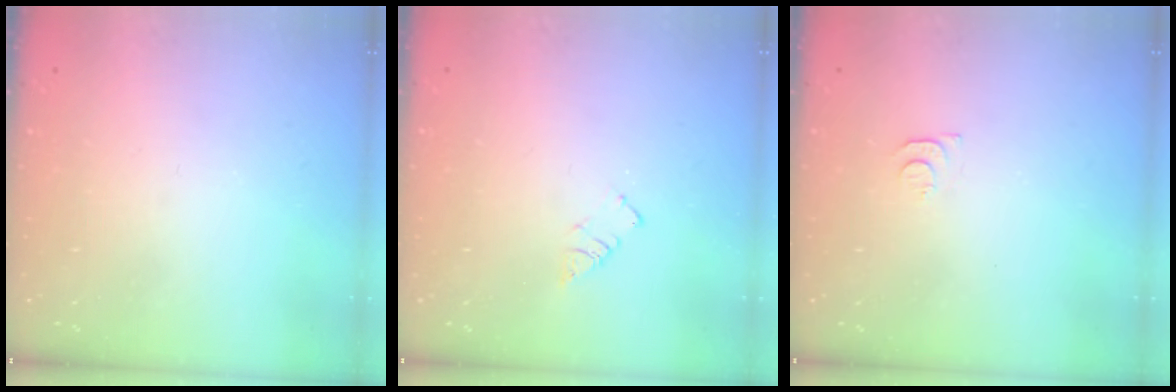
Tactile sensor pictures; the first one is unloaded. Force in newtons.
{"total": 2.9, "press": 2.9, "slide": 0.4}
{"total": 3.7, "press": 3.6, "slide": 0.4}